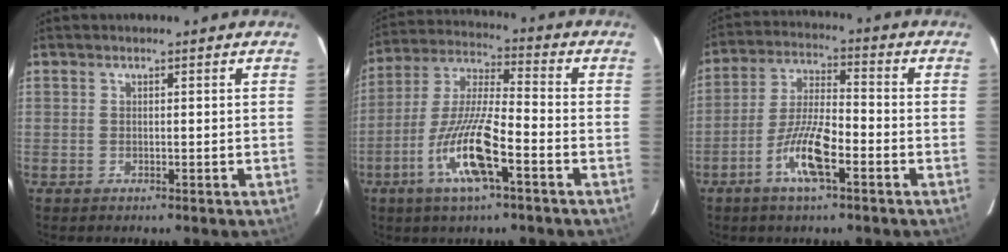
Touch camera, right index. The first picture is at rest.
{"total": 13.1, "force": [-5.5, 1.9, 11.7], "torque": [-0.239, -0.006, -0.104]}
{"total": 9.5, "force": [-4.3, 1.9, 8.3], "torque": [-0.167, 0.000, -0.080]}